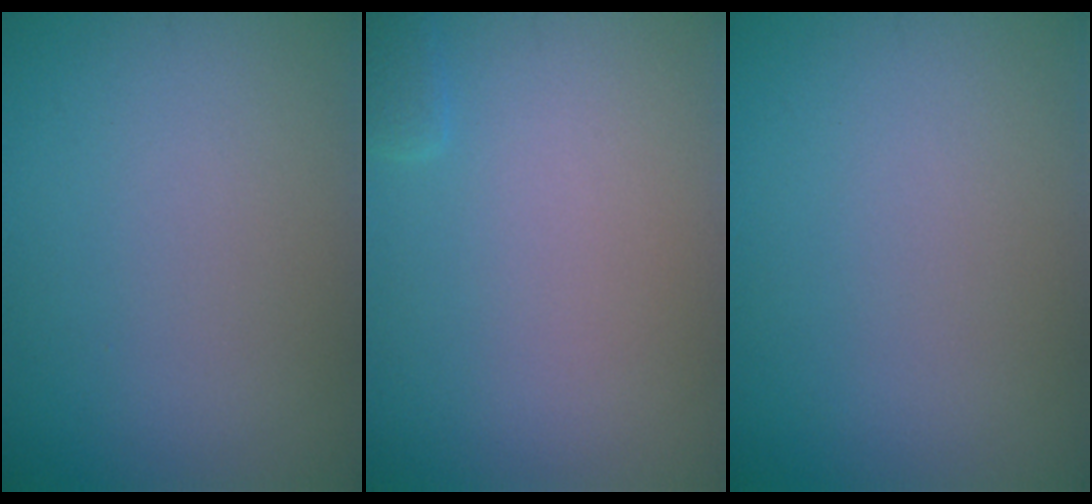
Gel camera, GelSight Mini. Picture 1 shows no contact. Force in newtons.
{"total": 0.7, "press": 0.7, "slide": 0.1}
{"total": 0.0}